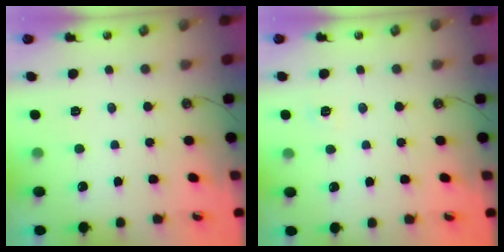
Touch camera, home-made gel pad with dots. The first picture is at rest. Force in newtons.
{"total": 2.6, "press": 2.6, "slide": 0.2}